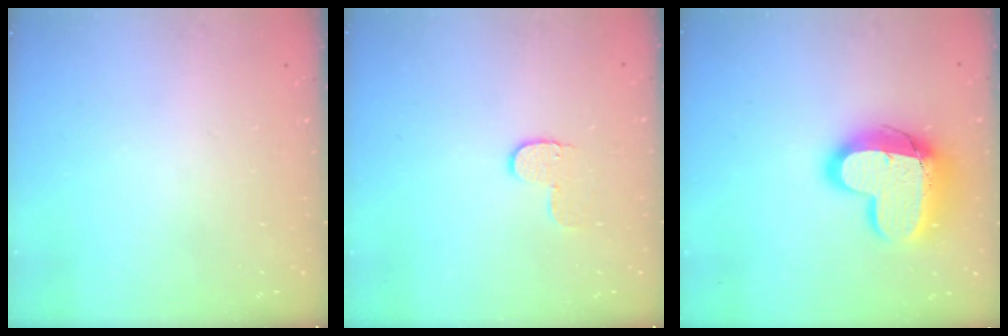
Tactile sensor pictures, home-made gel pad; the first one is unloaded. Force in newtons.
{"total": 5.2, "press": 5.1, "slide": 0.6}
{"total": 17.2, "press": 17.1, "slide": 1.5}